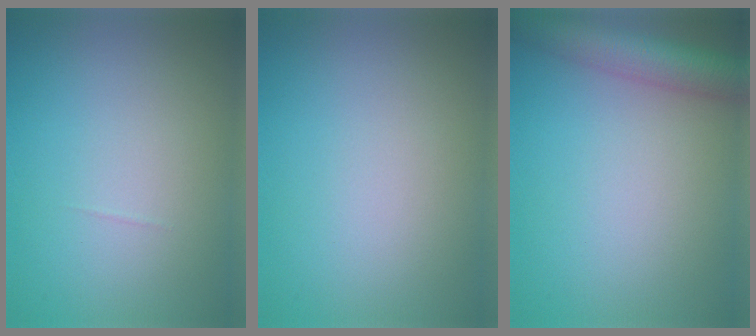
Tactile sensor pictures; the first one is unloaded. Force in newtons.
{"total": 0.0}
{"total": 5.3, "press": 5.3, "slide": 0.3}